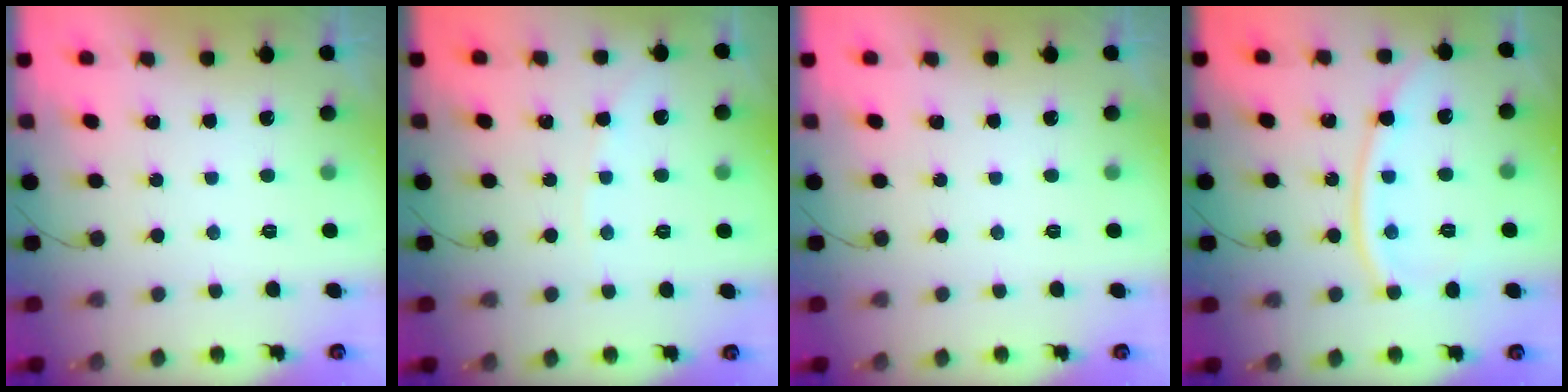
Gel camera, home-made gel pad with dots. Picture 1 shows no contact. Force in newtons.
{"total": 2.1, "press": 2.1, "slide": 0.3}
{"total": 0.0}
{"total": 10.1, "press": 10.1, "slide": 0.9}